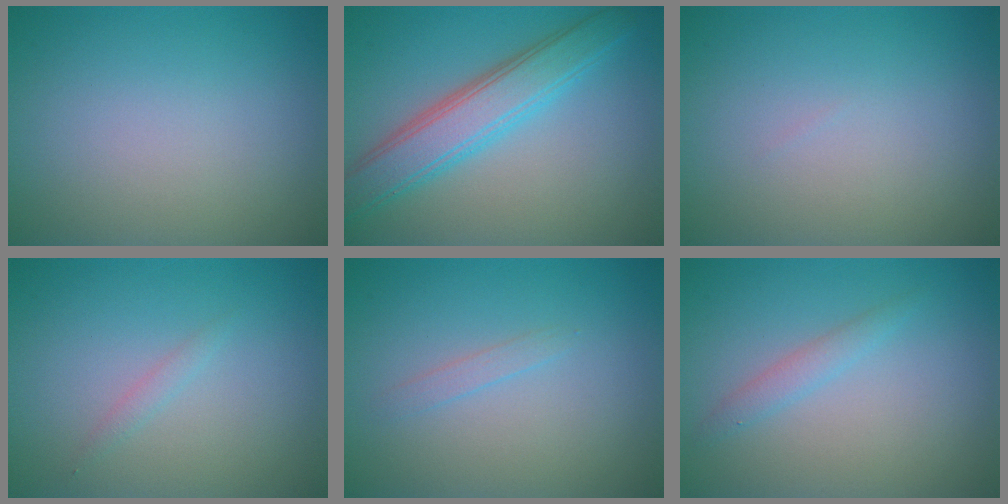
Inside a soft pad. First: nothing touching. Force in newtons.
{"total": 5.4, "press": 5.4, "slide": 0.2}
{"total": 0.0}
{"total": 0.7, "press": 0.7, "slide": 0.0}
{"total": 0.8, "press": 0.8, "slide": 0.1}
{"total": 1.4, "press": 1.4, "slide": 0.1}